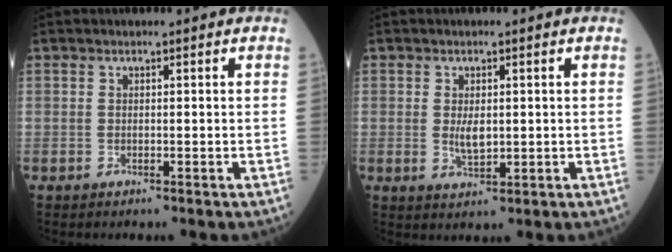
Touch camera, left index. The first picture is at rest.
{"total": 3.0, "force": [0.1, 1.3, 2.7], "torque": [-0.051, -0.006, 0.007]}